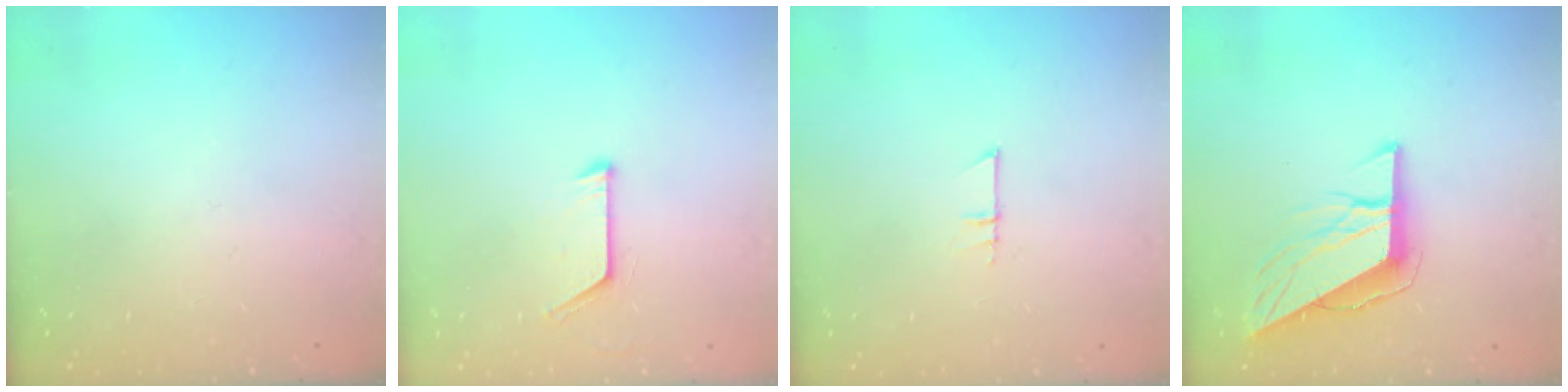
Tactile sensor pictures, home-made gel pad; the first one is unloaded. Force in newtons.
{"total": 6.9, "press": 6.9, "slide": 0.7}
{"total": 4.6, "press": 4.6, "slide": 0.4}
{"total": 10.2, "press": 10.2, "slide": 0.6}